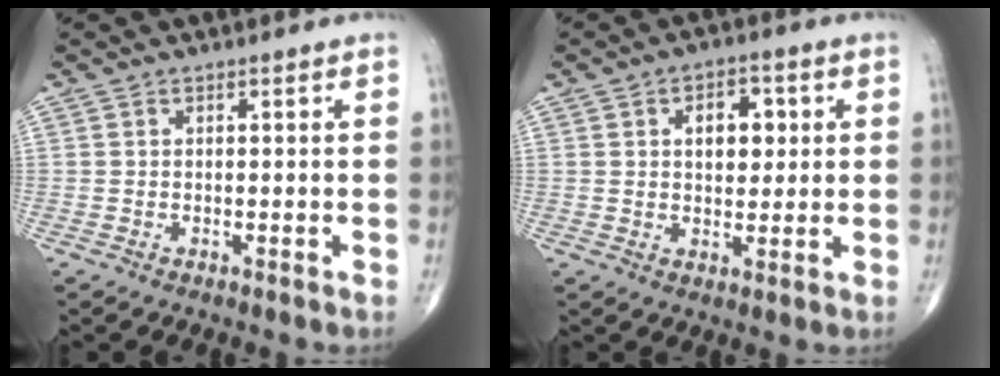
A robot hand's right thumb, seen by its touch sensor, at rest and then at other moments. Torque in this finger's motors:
{"motor_torque": [0.25, 1.93, 0.97, 0.29, 0.05]}